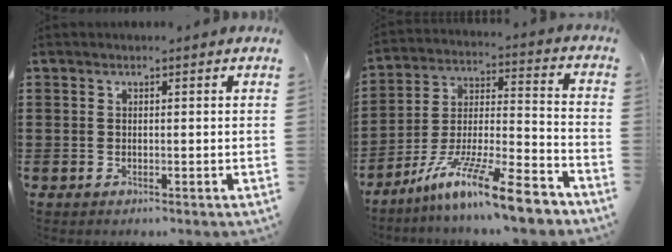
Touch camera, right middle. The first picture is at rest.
{"total": 13.9, "force": [-10.9, 1.2, 8.6], "torque": [-0.144, 0.027, -0.201]}